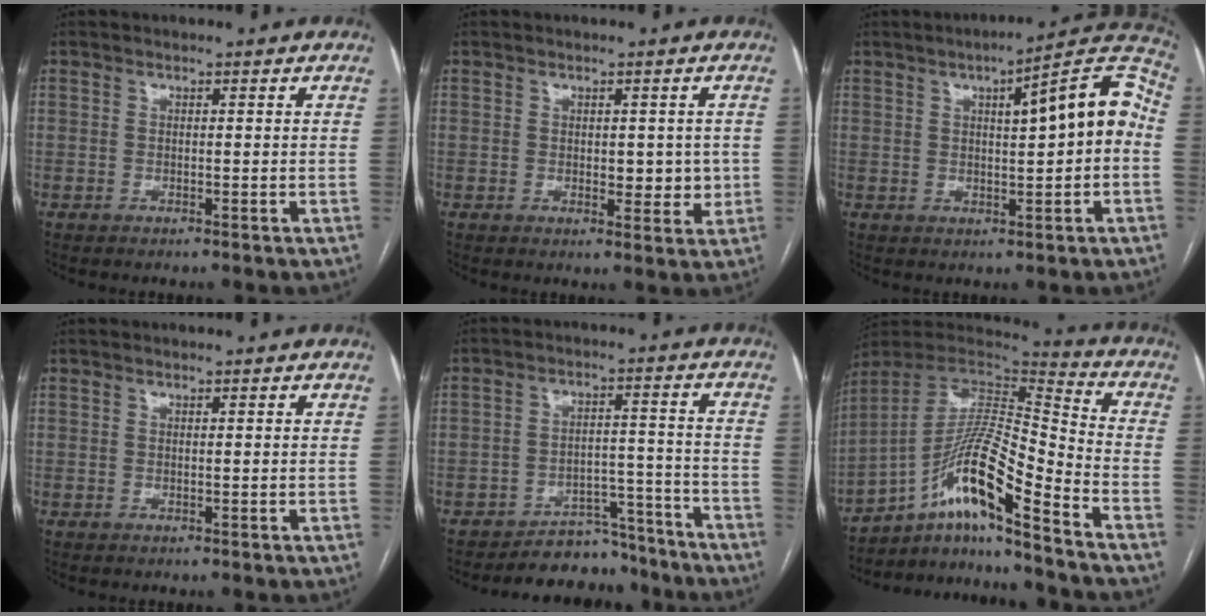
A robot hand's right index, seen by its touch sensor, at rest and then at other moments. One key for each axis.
{"total": 4.3, "fx": 0.0, "fy": 2.5, "fz": 3.4, "tx": -0.035, "ty": 0.001, "tz": 0.006}
{"total": 11.9, "fx": 1.5, "fy": 2.2, "fz": 11.6, "tx": -0.152, "ty": 0.038, "tz": 0.017}
{"total": 0.6, "fx": 0.4, "fy": 0.1, "fz": 0.3, "tx": -0.007, "ty": 0.003, "tz": 0.005}
{"total": 8.4, "fx": -7.6, "fy": 3.5, "fz": -0.5, "tx": 0.035, "ty": 0.051, "tz": -0.112}
{"total": 15.9, "fx": -9.9, "fy": 0.7, "fz": 12.5, "tx": -0.231, "ty": 0.015, "tz": -0.171}